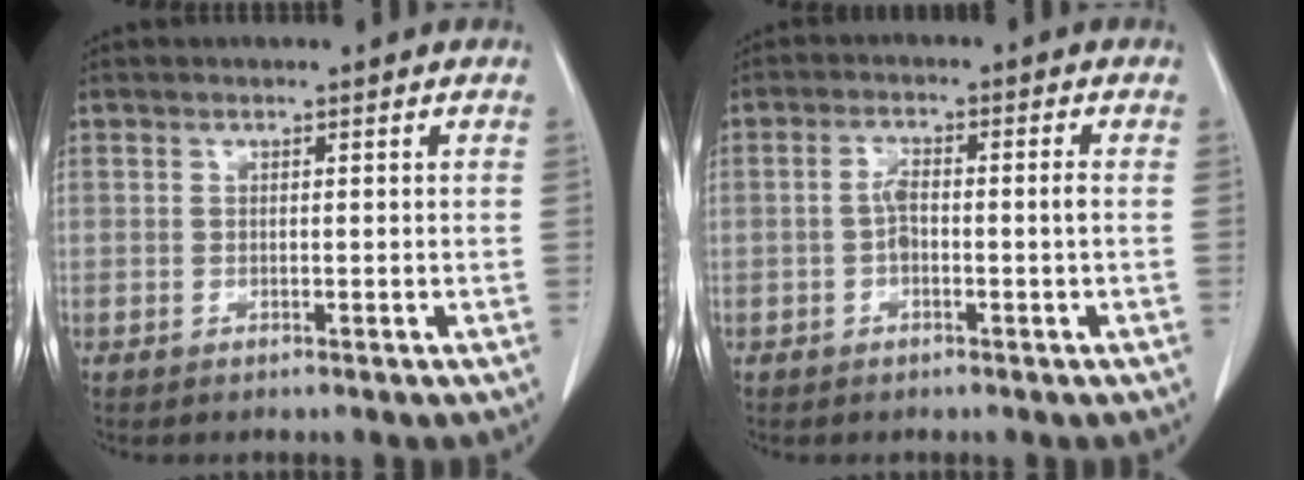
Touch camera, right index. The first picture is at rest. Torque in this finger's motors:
{"motor_torque": [0.55, -0.15, 0.10, 0.05]}